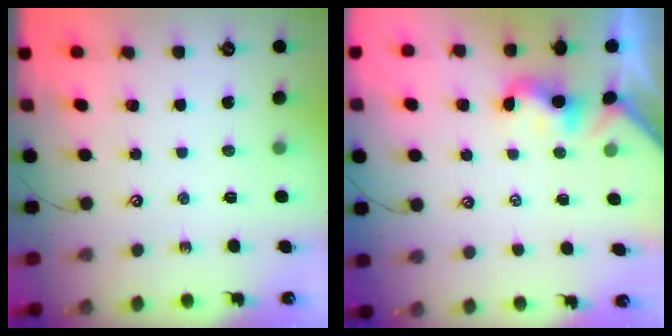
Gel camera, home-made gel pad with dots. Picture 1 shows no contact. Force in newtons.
{"total": 1.9, "press": 1.9, "slide": 0.5}